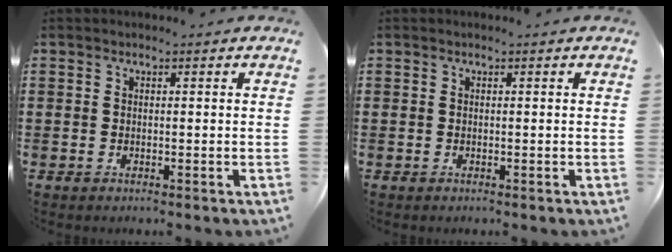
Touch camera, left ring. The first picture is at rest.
{"total": 0.0}